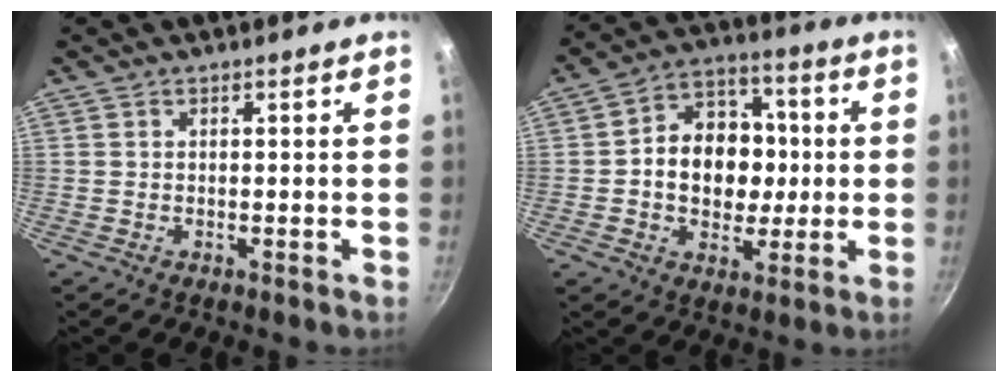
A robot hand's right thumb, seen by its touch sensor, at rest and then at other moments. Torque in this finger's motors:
{"motor_torque": [-0.85, 1.24, 0.34, -0.06, 0.12]}